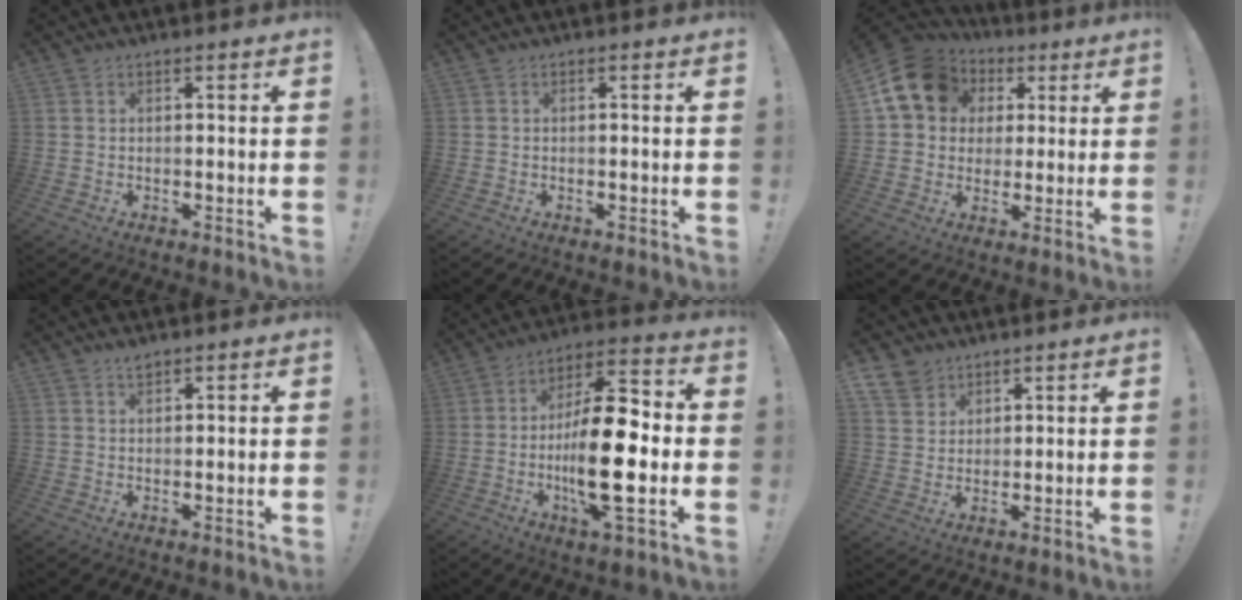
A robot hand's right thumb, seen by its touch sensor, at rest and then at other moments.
{"total": 0.0}
{"total": 15.4, "force": [5.4, 12.4, 7.4], "torque": [-0.109, -0.011, 0.109]}
{"total": 1.7, "force": [1.5, 0.4, 0.7], "torque": [0.000, -0.010, 0.025]}
{"total": 21.2, "force": [-3.5, 7.1, 19.7], "torque": [-0.348, 0.008, -0.058]}
{"total": 7.0, "force": [5.0, 4.7, 1.4], "torque": [-0.027, -0.030, 0.100]}